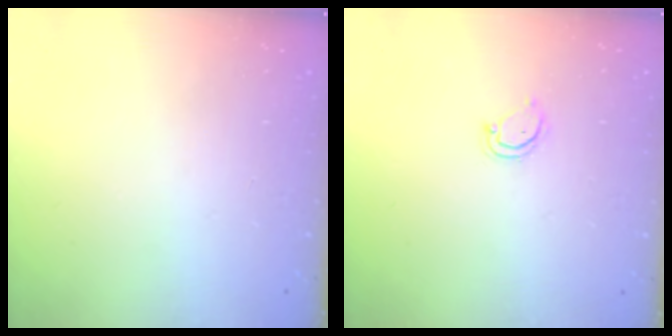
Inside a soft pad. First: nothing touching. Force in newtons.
{"total": 3.6, "press": 3.6, "slide": 0.2}